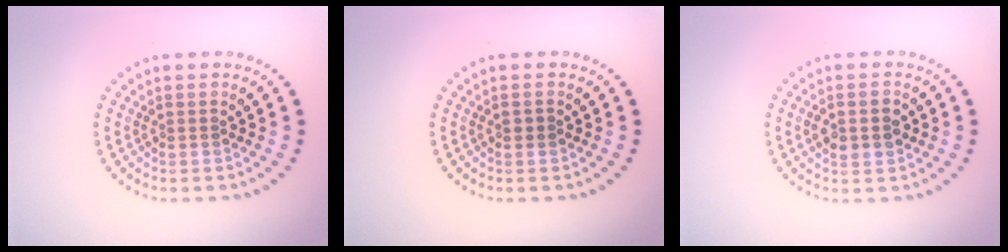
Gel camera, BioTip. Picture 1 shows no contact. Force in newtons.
{"total": 0.8, "press": 0.8, "slide": 0.3}
{"total": 2.9, "press": 2.9, "slide": 0.1}